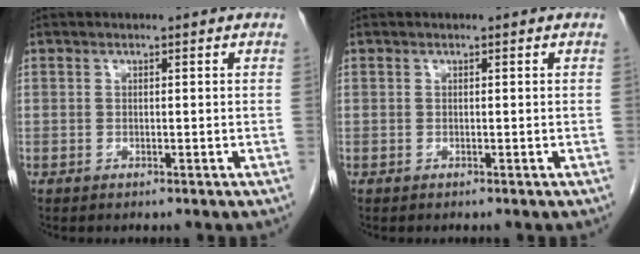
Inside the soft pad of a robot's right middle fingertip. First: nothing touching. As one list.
[{"total": 0.0}]